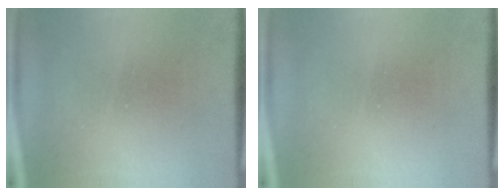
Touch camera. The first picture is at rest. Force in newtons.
{"total": 0.0}